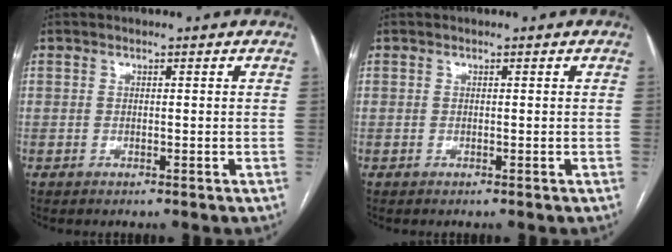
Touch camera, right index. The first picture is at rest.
{"total": 0.0}